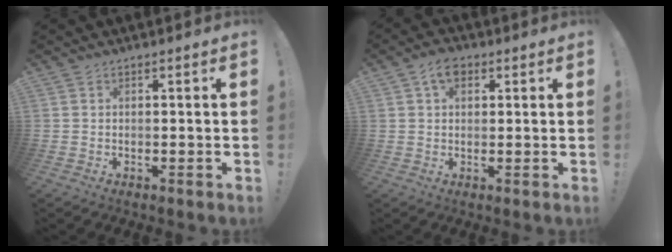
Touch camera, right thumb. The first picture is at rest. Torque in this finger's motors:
{"motor_torque": [-0.13, 0.73, 0.04, 0.03, 0.16]}